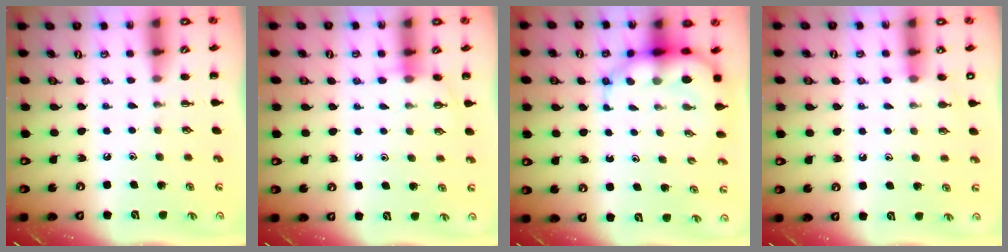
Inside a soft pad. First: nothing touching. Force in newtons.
{"total": 5.4, "press": 5.3, "slide": 1.2}
{"total": 7.9, "press": 7.5, "slide": 2.2}
{"total": 6.8, "press": 6.6, "slide": 1.8}